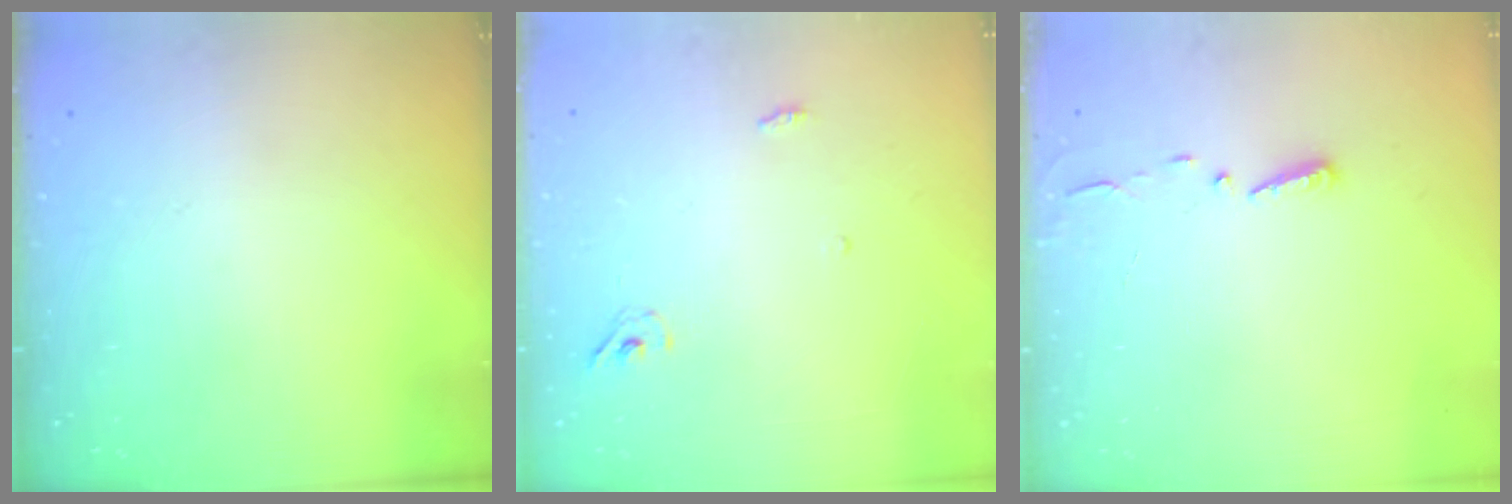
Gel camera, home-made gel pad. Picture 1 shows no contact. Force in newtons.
{"total": 3.9, "press": 3.7, "slide": 1.2}
{"total": 3.0, "press": 2.9, "slide": 0.3}